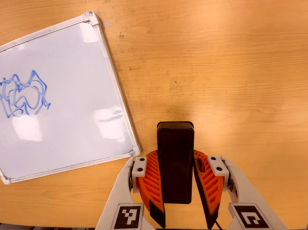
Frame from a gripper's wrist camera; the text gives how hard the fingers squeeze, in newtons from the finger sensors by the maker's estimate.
{"total": 9.2, "left": 7.1, "right": 11.3}